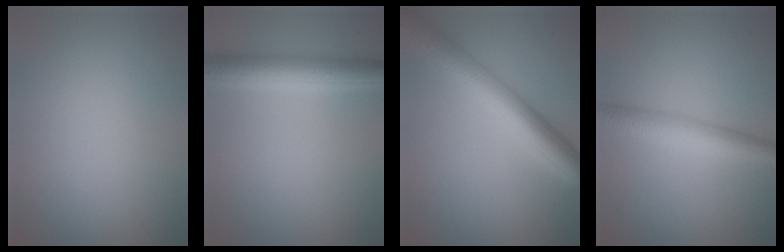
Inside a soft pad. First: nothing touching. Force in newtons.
{"total": 4.8, "press": 4.8, "slide": 0.1}
{"total": 7.6, "press": 7.6, "slide": 0.3}
{"total": 3.5, "press": 3.5, "slide": 0.0}